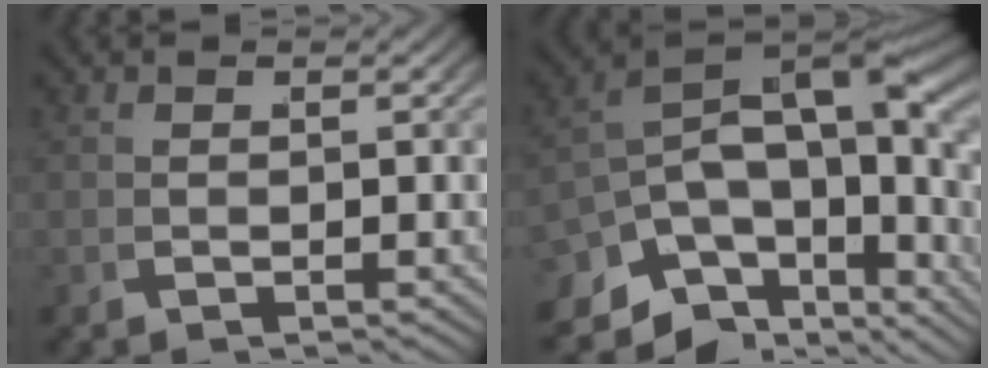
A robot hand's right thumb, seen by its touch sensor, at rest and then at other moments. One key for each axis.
{"total": 14.9, "fx": -1.1, "fy": 9.6, "fz": 11.4, "tx": -0.200, "ty": -0.025, "tz": -0.015}